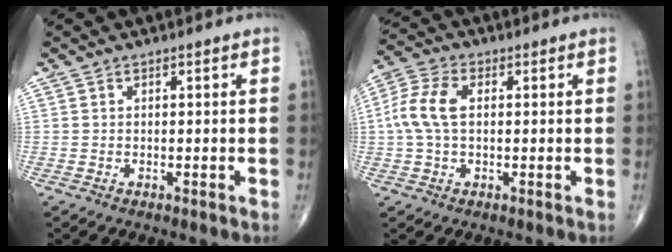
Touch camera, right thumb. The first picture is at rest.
{"total": 8.1, "force": [0.7, 4.9, 6.5], "torque": [-0.152, 0.020, 0.009]}